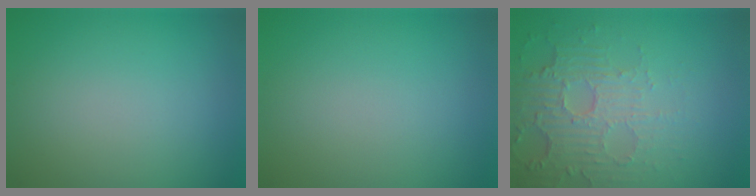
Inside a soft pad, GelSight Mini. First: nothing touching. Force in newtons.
{"total": 0.0}
{"total": 5.5, "press": 3.5, "slide": 4.2}